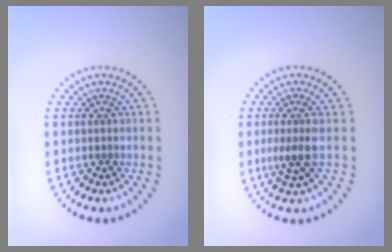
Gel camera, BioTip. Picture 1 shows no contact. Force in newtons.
{"total": 2.6, "press": 1.9, "slide": 1.7}